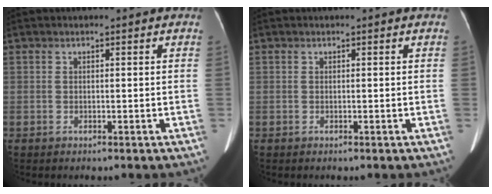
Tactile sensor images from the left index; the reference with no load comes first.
{"total": 0.0}